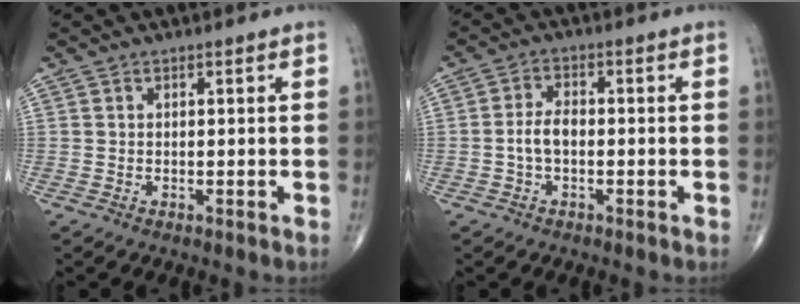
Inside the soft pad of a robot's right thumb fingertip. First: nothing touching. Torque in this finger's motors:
{"motor_torque": [0.86, 0.87, 0.45, -0.27, 0.04]}